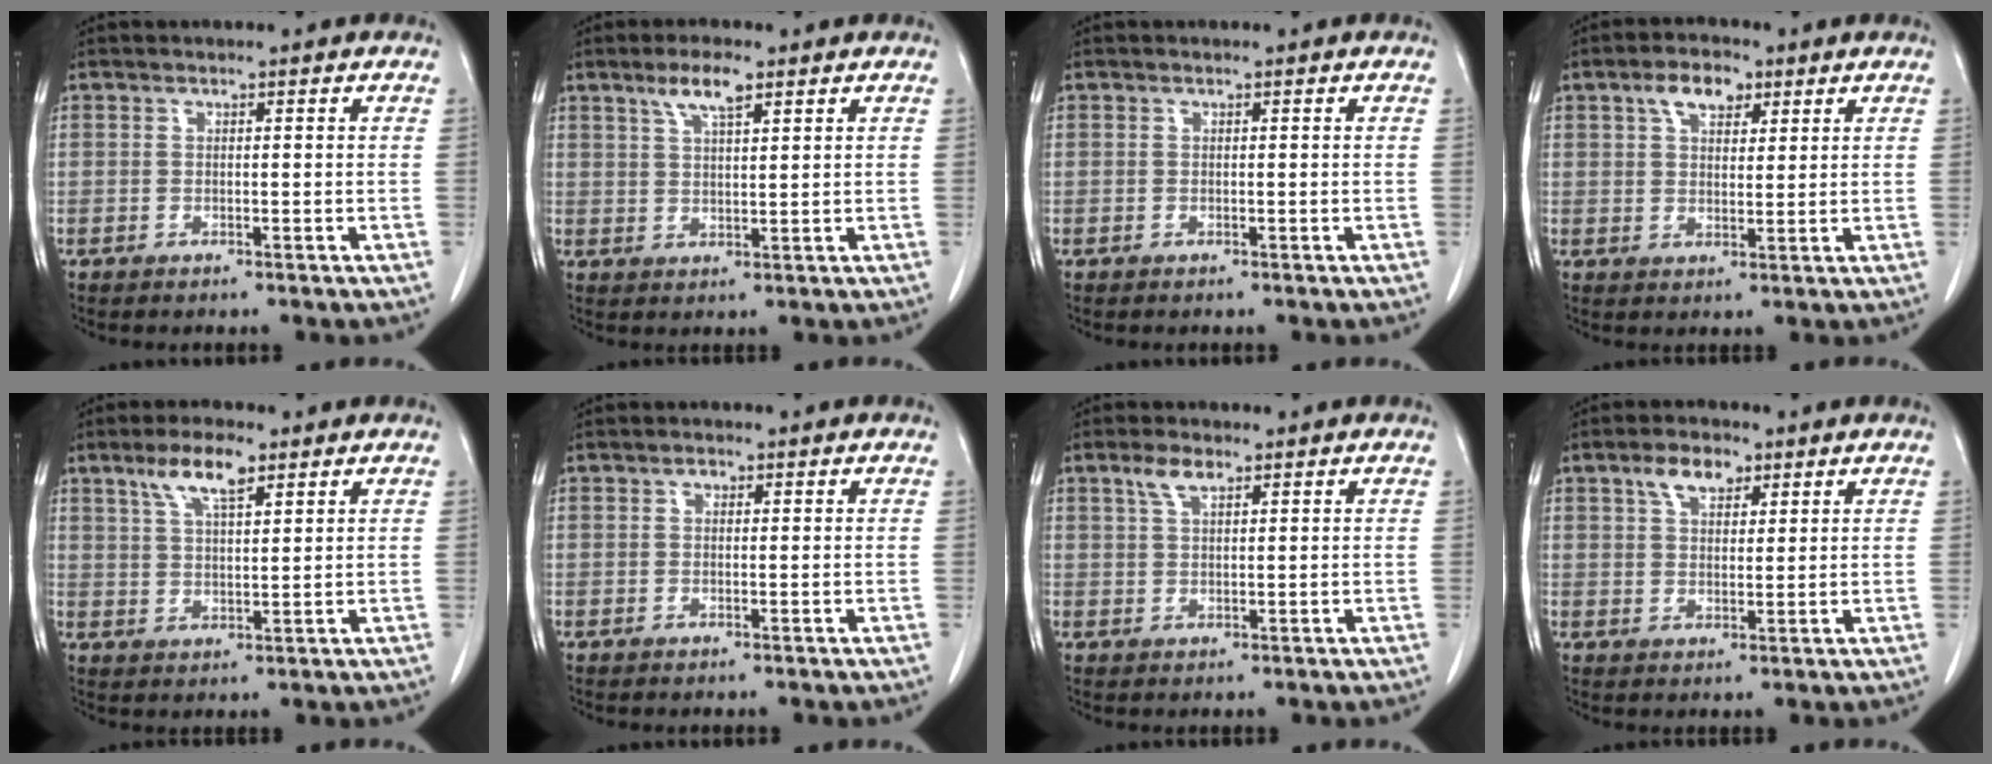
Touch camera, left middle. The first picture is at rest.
{"total": 4.7, "force": [3.0, 0.9, 3.5], "torque": [-0.073, 0.004, 0.056]}
{"total": 0.0}
{"total": 5.3, "force": [2.9, 2.8, 3.4], "torque": [-0.064, 0.015, 0.051]}
{"total": 6.5, "force": [4.0, 1.6, 4.9], "torque": [-0.099, 0.008, 0.075]}
{"total": 0.8, "force": [0.4, 0.5, 0.4], "torque": [-0.007, 0.001, 0.005]}
{"total": 3.0, "force": [1.9, 1.1, 2.0], "torque": [-0.049, 0.008, 0.041]}
{"total": 4.8, "force": [2.8, 2.5, 3.0], "torque": [-0.058, 0.011, 0.052]}